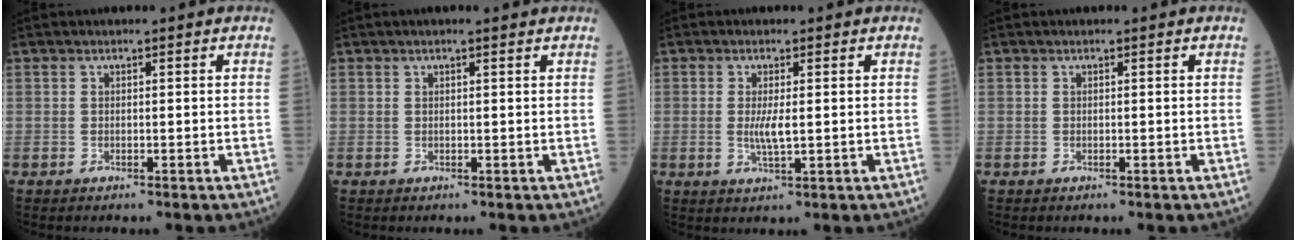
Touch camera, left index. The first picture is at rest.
{"total": 1.4, "force": [1.1, -0.1, 0.9], "torque": [-0.014, 0.011, 0.018]}
{"total": 3.0, "force": [0.0, 0.6, 2.9], "torque": [-0.063, -0.006, 0.004]}
{"total": 0.0}